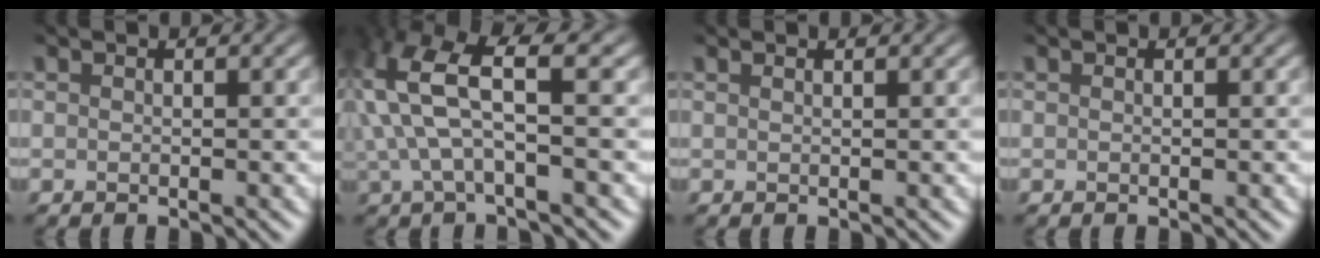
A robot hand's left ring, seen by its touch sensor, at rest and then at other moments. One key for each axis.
{"total": 6.9, "fx": 1.6, "fy": 2.3, "fz": 6.3, "tx": -0.147, "ty": 0.013, "tz": 0.028}
{"total": 0.8, "fx": 0.6, "fy": 0.2, "fz": 0.4, "tx": -0.004, "ty": -0.003, "tz": 0.002}
{"total": 0.0}